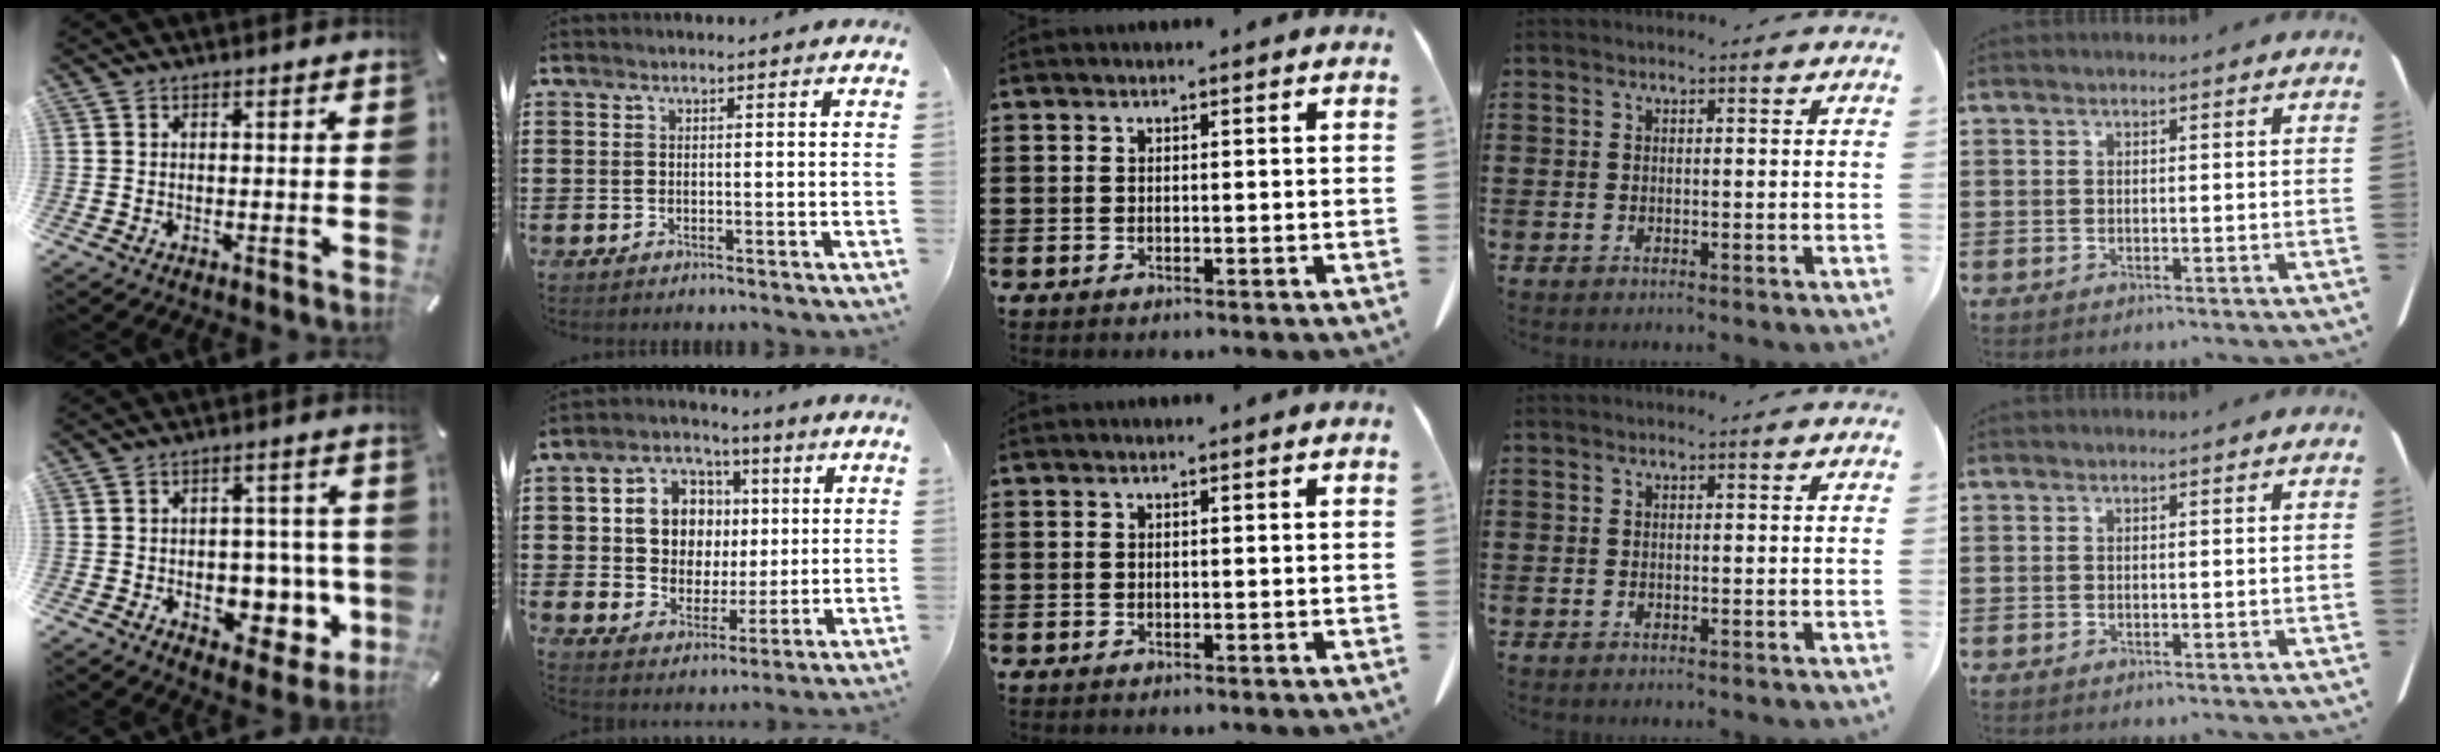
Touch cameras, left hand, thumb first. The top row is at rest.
{"thumb": {"total": 11.3, "force": [-1.9, 7.4, 8.3], "torque": [-0.099, 0.004, -0.020]}, "index": {"total": 9.0, "force": [1.7, 7.8, 4.0], "torque": [-0.096, 0.018, 0.033]}}